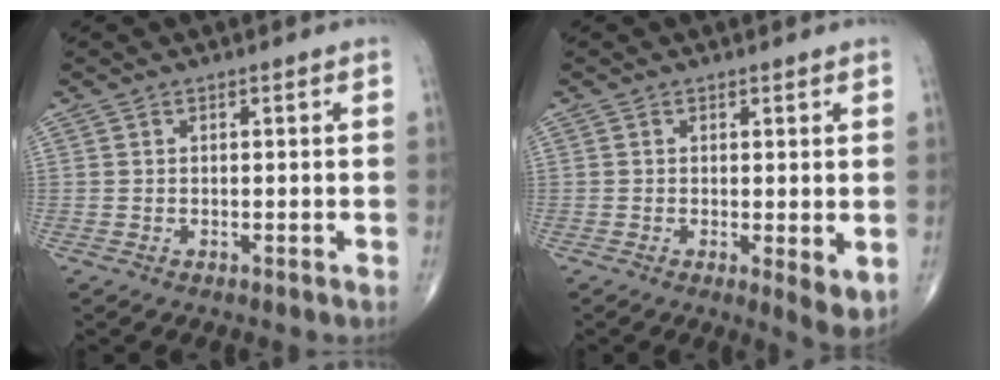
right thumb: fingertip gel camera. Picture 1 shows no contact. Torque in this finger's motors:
{"motor_torque": [-0.49, 0.18, 0.08, -0.04, -0.04]}